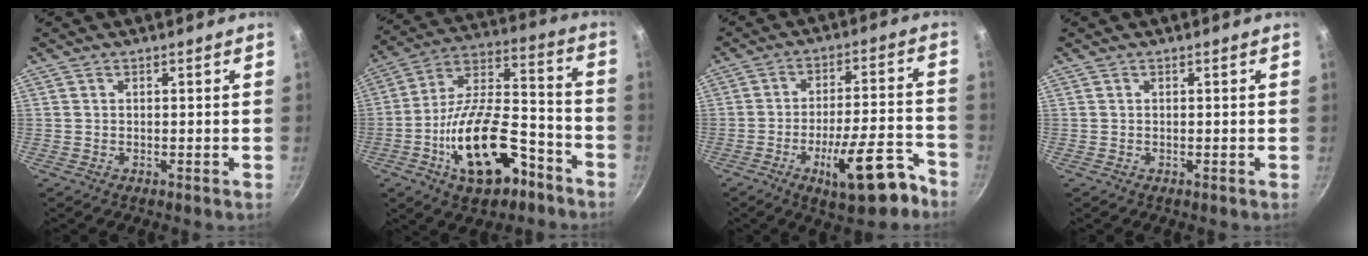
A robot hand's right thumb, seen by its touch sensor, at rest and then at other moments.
{"total": 21.2, "force": [-9.6, 10.3, 15.8], "torque": [-0.238, 0.070, -0.156]}
{"total": 14.9, "force": [-8.4, 4.7, 11.4], "torque": [-0.142, 0.057, -0.116]}
{"total": 0.0}